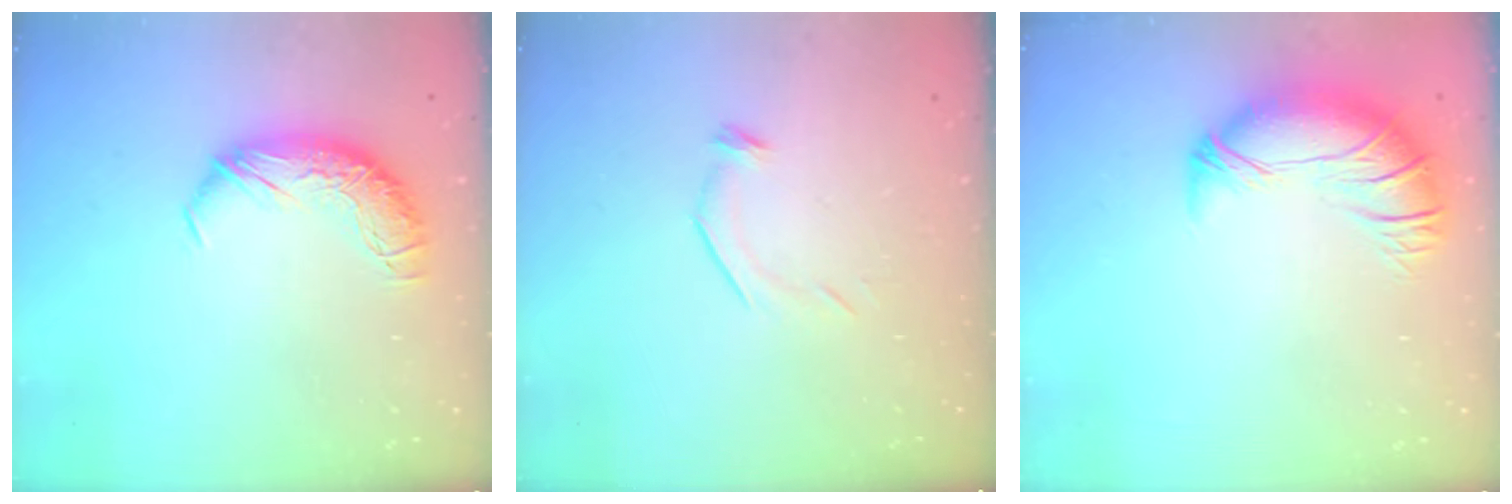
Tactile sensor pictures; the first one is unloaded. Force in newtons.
{"total": 6.3, "press": 6.2, "slide": 1.1}
{"total": 2.6, "press": 0.1, "slide": 2.6}